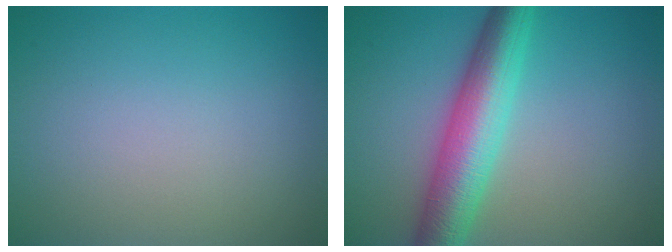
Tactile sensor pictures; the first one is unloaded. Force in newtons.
{"total": 7.1, "press": 7.1, "slide": 0.1}